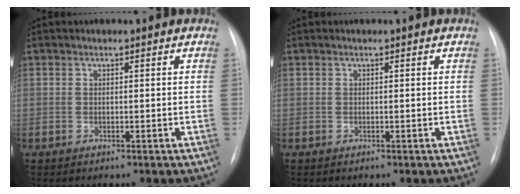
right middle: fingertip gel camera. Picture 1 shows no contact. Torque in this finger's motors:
{"motor_torque": [-0.58, -0.22, -0.03, 0.00]}